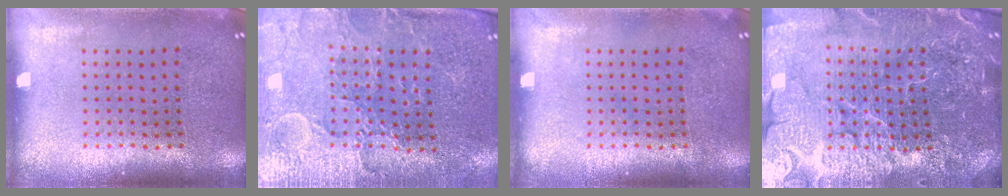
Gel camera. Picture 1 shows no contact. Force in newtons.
{"total": 3.5, "press": 3.2, "slide": 1.3}
{"total": 0.0}
{"total": 5.8, "press": 5.2, "slide": 2.5}